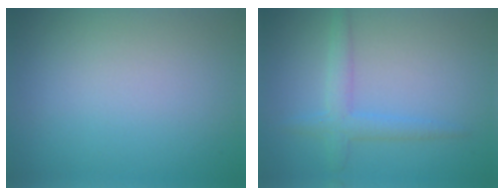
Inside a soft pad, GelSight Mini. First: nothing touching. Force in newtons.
{"total": 2.0, "press": 2.0, "slide": 0.1}